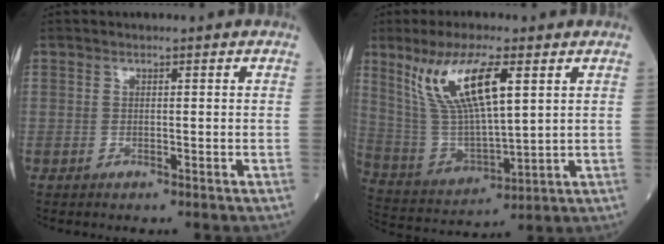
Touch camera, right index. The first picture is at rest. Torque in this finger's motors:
{"motor_torque": [0.48, 0.41, 0.66, 0.21]}